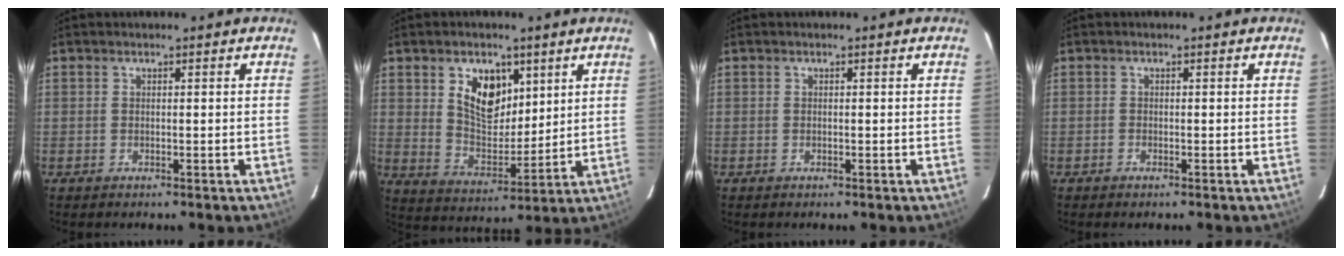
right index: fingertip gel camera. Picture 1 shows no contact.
{"total": 10.5, "force": [4.6, 6.6, 6.8], "torque": [-0.115, 0.002, 0.091]}
{"total": 0.0}
{"total": 0.6, "force": [-0.5, 0.2, 0.1], "torque": [-0.005, 0.000, -0.011]}